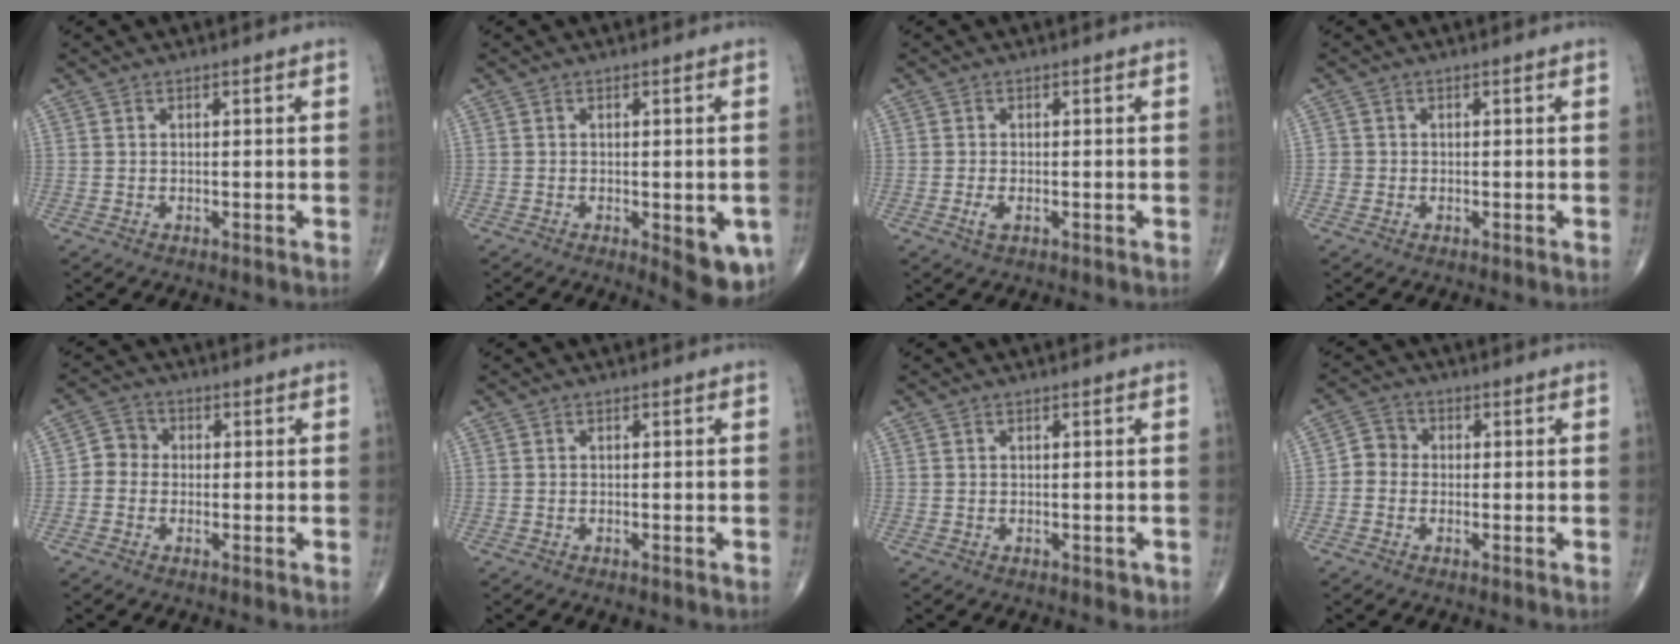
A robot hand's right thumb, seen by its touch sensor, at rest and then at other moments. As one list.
[{"total": 8.1, "force": [-2.5, 3.0, 7.1], "torque": [-0.068, -0.012, -0.026]}, {"total": 1.8, "force": [-0.6, 0.8, 1.5], "torque": [-0.036, -0.002, -0.013]}, {"total": 1.2, "force": [-0.2, 1.2, 0.0], "torque": [0.011, 0.007, -0.008]}, {"total": 3.8, "force": [-0.7, 3.5, 1.5], "torque": [-0.007, 0.011, -0.027]}, {"total": 1.0, "force": [-0.5, 0.3, 0.7], "torque": [-0.015, -0.003, -0.008]}, {"total": 0.9, "force": [-0.3, 0.6, 0.6], "torque": [-0.002, 0.000, -0.003]}, {"total": 3.6, "force": [-0.8, 3.2, 1.4], "torque": [-0.008, 0.010, -0.029]}]